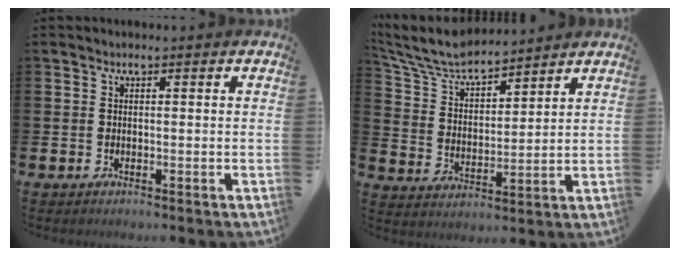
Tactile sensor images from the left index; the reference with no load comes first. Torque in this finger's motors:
{"motor_torque": [1.04, -1.10, 0.13, 0.06]}